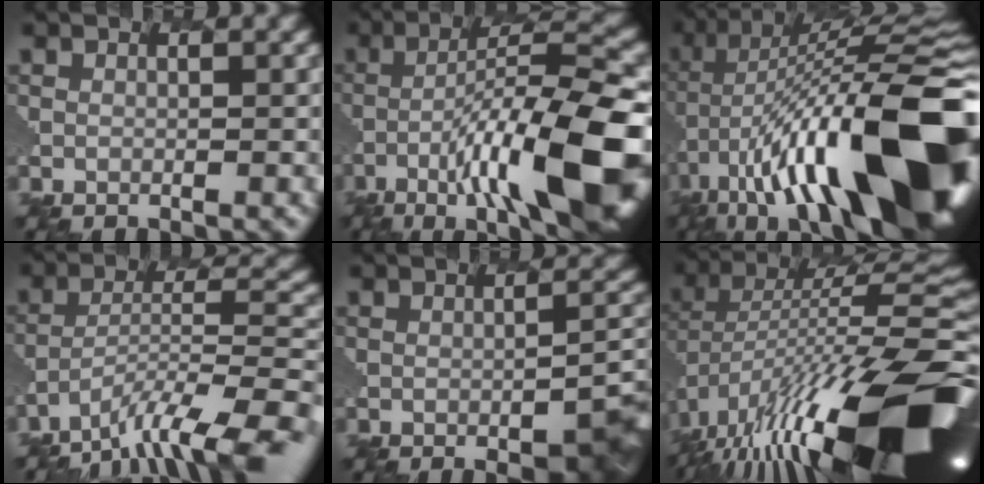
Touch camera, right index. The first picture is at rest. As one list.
[{"total": 12.8, "force": [-5.2, 2.4, 11.4], "torque": [-0.212, -0.006, -0.083]}, {"total": 17.6, "force": [-4.0, 5.9, 16.1], "torque": [-0.263, 0.021, -0.081]}, {"total": 9.7, "force": [-7.2, 2.3, 6.1], "torque": [-0.116, -0.006, -0.133]}, {"total": 4.9, "force": [-2.3, 1.3, 4.2], "torque": [-0.053, -0.009, -0.022]}, {"total": 16.3, "force": [-5.7, 5.5, 14.2], "torque": [-0.246, -0.001, -0.096]}]